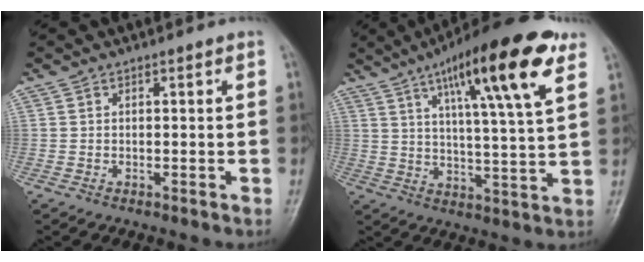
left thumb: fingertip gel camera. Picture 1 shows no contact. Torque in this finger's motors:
{"motor_torque": [0.80, 0.76, 1.67, -1.10, 0.35]}